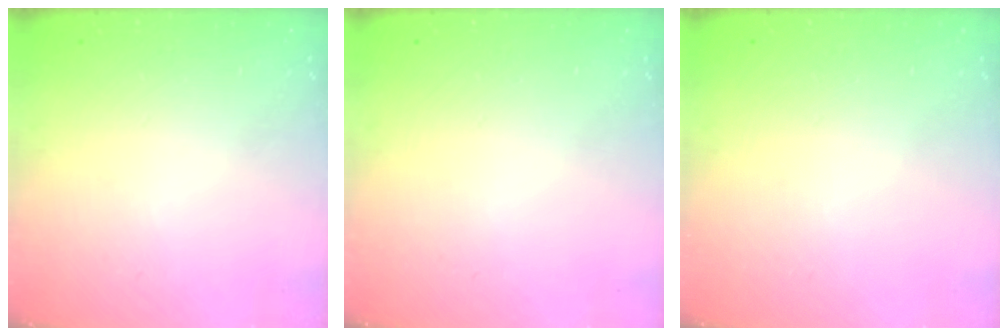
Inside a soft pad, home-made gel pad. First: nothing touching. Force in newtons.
{"total": 0.0}
{"total": 0.0}